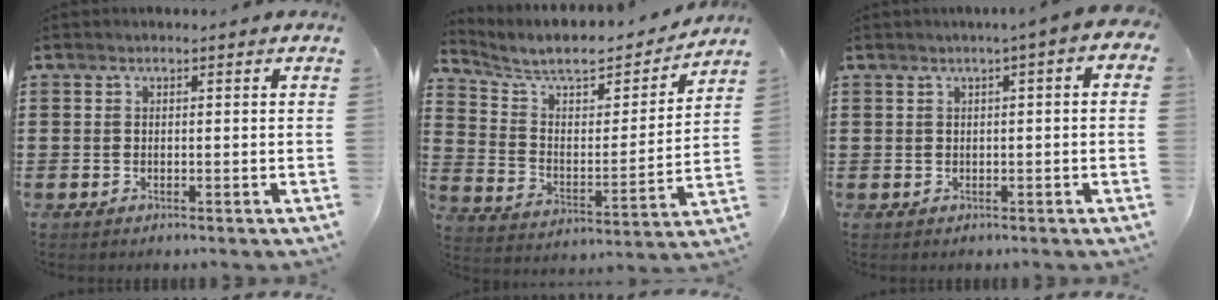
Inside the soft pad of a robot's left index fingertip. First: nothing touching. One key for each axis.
{"total": 8.1, "fx": 7.4, "fy": 1.9, "fz": 2.8, "tx": -0.091, "ty": -0.046, "tz": 0.126}
{"total": 1.4, "fx": -0.2, "fy": 0.2, "fz": 1.3, "tx": -0.023, "ty": -0.002, "tz": -0.004}